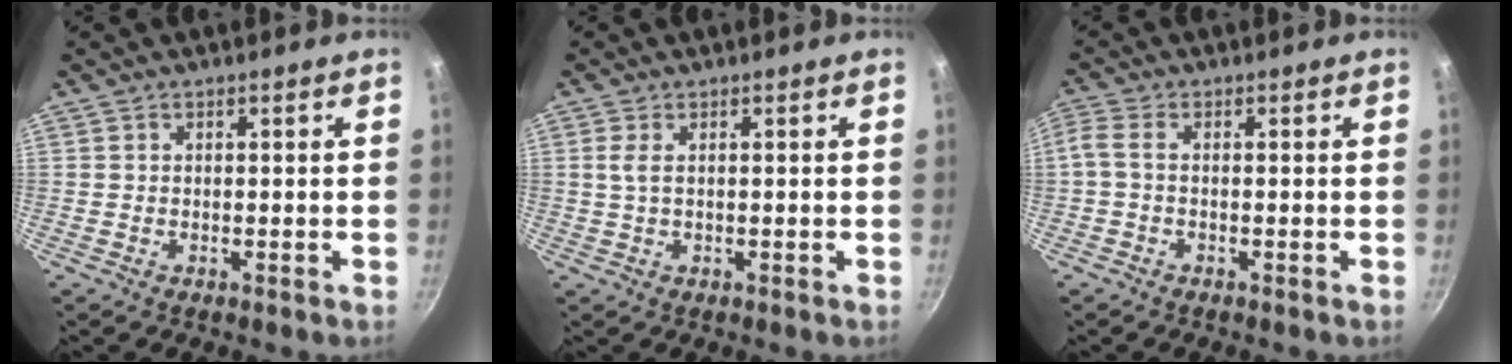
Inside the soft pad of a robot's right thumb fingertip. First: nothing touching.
{"total": 2.0, "force": [0.5, 0.7, 1.8], "torque": [-0.040, 0.000, 0.011]}
{"total": 2.7, "force": [-0.6, 1.1, 2.4], "torque": [-0.072, 0.009, -0.022]}